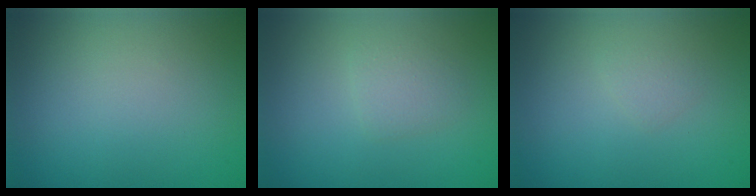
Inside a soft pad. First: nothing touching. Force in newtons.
{"total": 1.6, "press": 1.6, "slide": 0.1}
{"total": 0.8, "press": 0.8, "slide": 0.0}